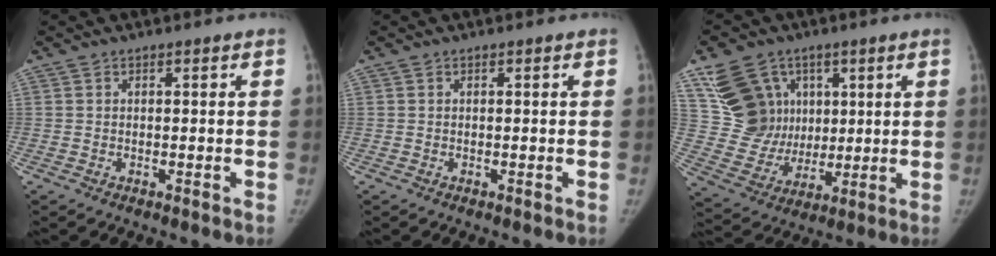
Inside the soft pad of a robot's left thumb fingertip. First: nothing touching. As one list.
[{"total": 0.0}, {"total": 15.7, "force": [6.8, 12.6, 6.5], "torque": [-0.088, -0.010, 0.143]}]